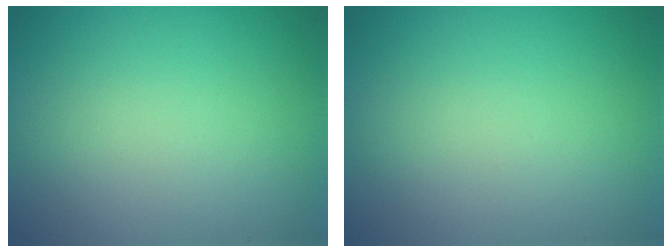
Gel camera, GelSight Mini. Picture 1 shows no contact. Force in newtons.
{"total": 0.0}